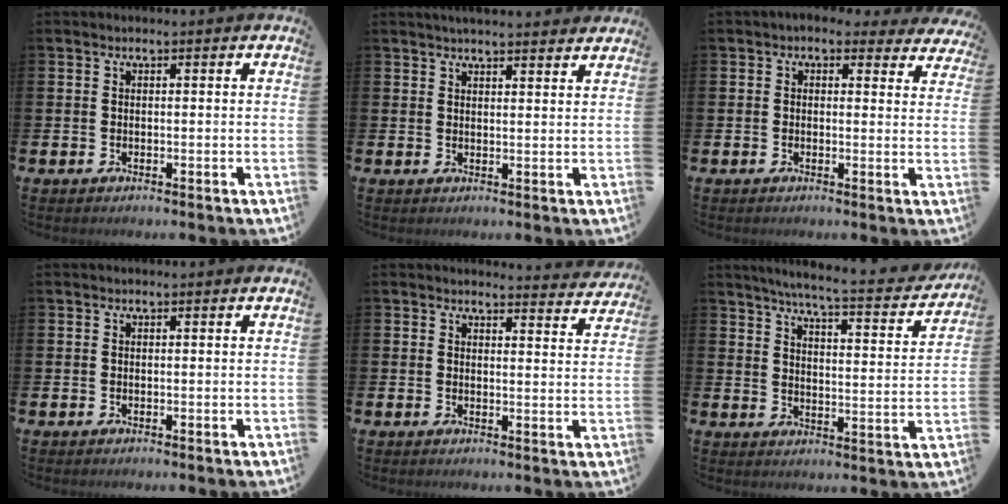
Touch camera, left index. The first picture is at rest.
{"total": 3.3, "force": [3.3, 0.1, 0.5], "torque": [-0.014, -0.014, 0.060]}
{"total": 2.4, "force": [2.1, 1.1, 0.4], "torque": [-0.007, -0.015, 0.033]}
{"total": 0.0}
{"total": 3.1, "force": [3.1, 0.2, 0.0], "torque": [0.010, -0.027, 0.052]}
{"total": 5.8, "force": [5.3, 0.1, 2.4], "torque": [-0.054, -0.046, 0.082]}